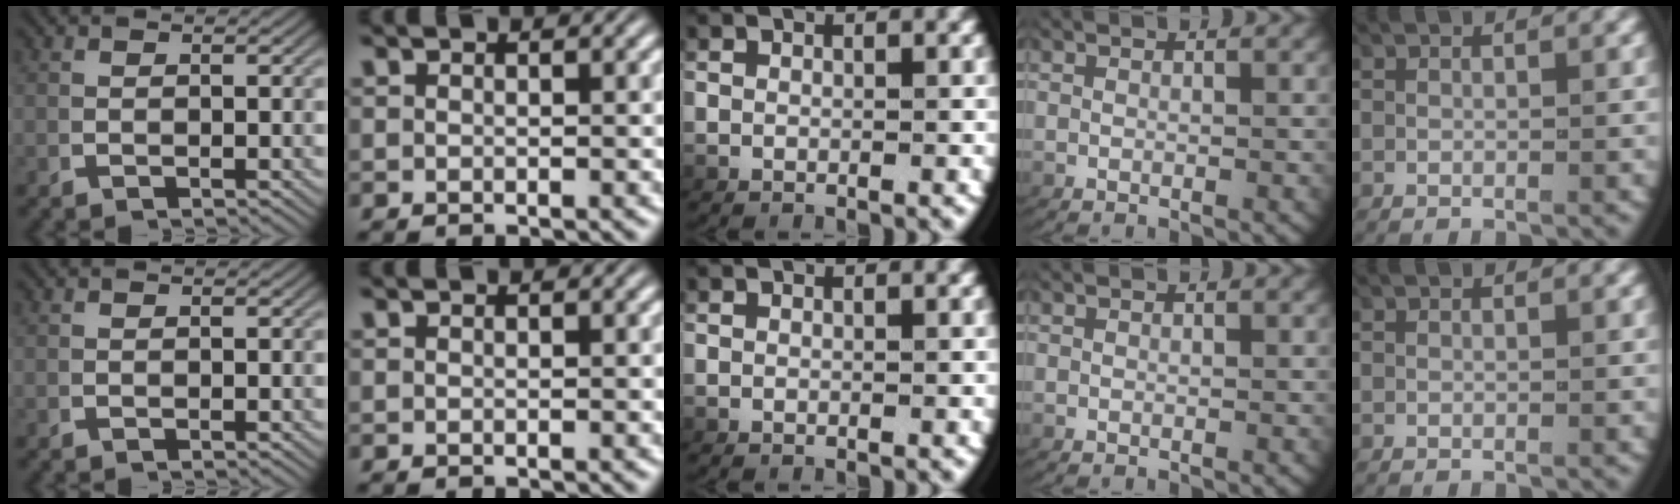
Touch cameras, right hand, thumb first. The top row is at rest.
{}